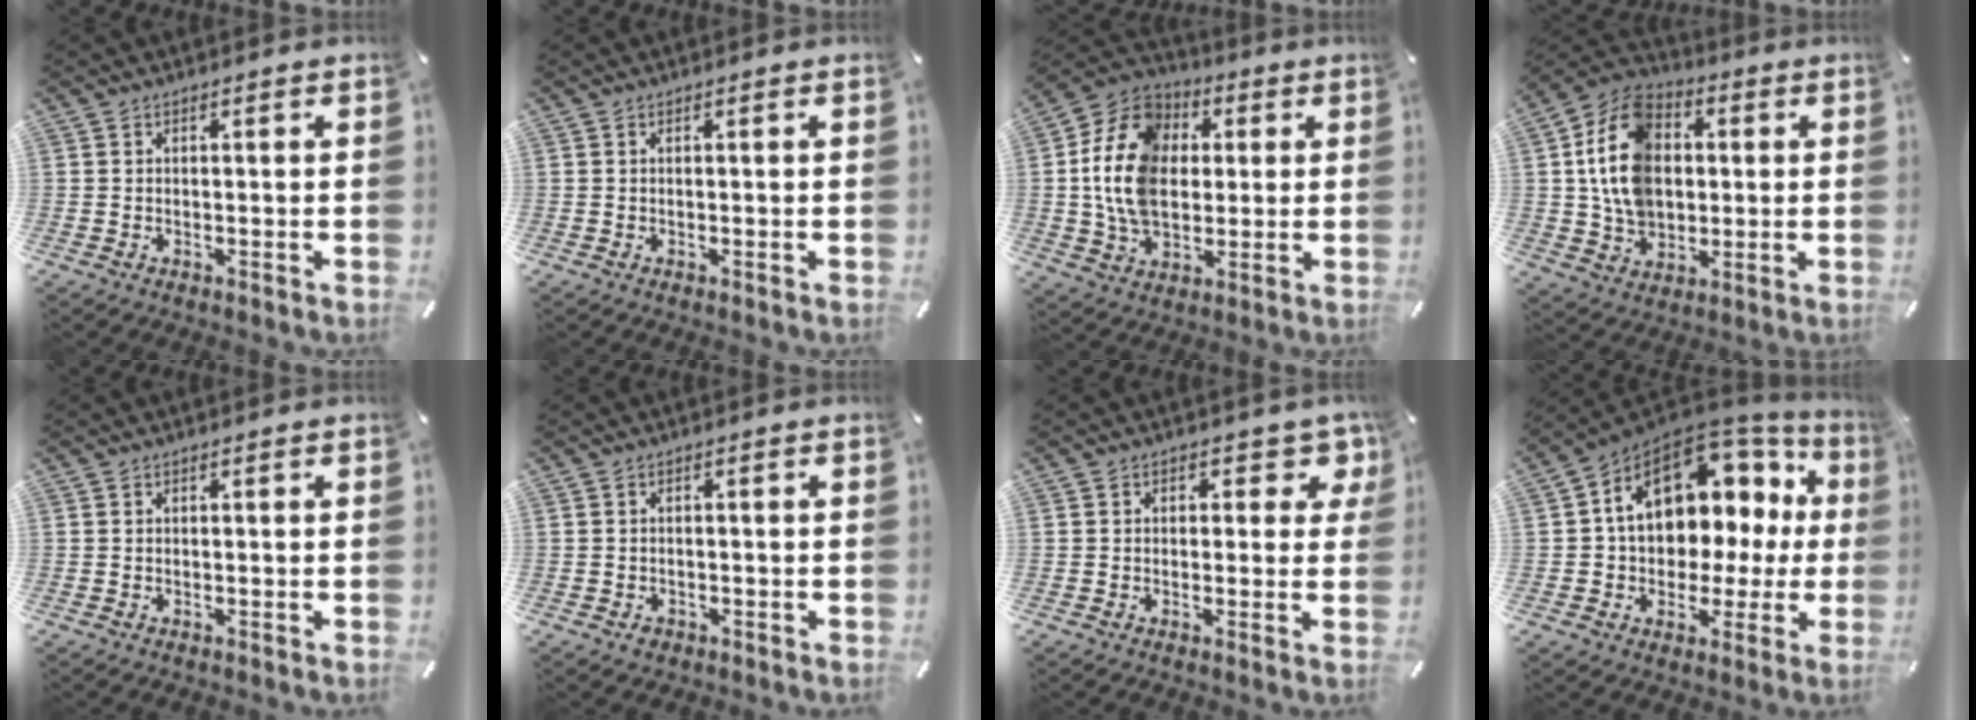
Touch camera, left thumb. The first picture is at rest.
{"total": 0.0}
{"total": 16.7, "force": [1.0, 13.2, 10.2], "torque": [-0.238, 0.013, 0.014]}
{"total": 14.8, "force": [1.1, 12.1, 8.5], "torque": [-0.180, 0.013, 0.022]}
{"total": 0.0}
{"total": 1.5, "force": [-0.6, 1.2, 0.5], "torque": [-0.011, 0.006, -0.015]}
{"total": 5.3, "force": [2.1, 3.4, 3.4], "torque": [-0.025, -0.007, 0.029]}
{"total": 13.6, "force": [4.6, 9.7, 8.4], "torque": [-0.130, -0.033, 0.082]}